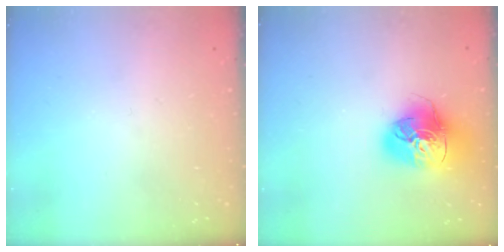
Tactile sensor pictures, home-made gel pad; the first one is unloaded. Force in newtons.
{"total": 18.6, "press": 18.5, "slide": 2.0}